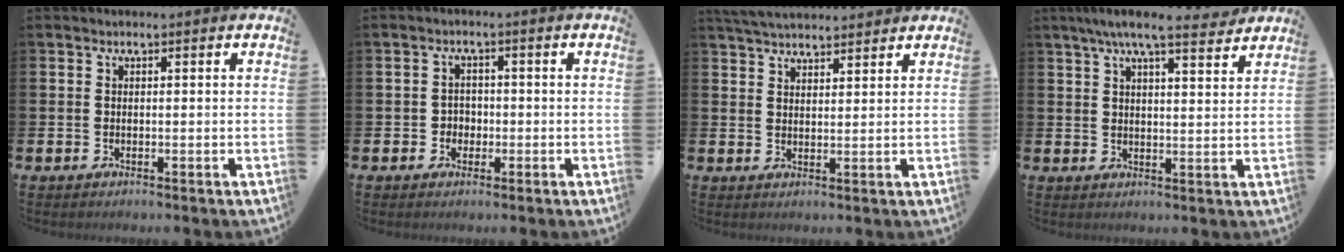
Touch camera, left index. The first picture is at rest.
{"total": 2.1, "force": [-0.5, 2.0, 0.5], "torque": [-0.009, 0.006, -0.016]}
{"total": 4.2, "force": [4.1, 0.6, 0.5], "torque": [-0.026, -0.015, 0.077]}
{"total": 7.2, "force": [6.3, 0.8, 3.3], "torque": [-0.060, -0.025, 0.108]}